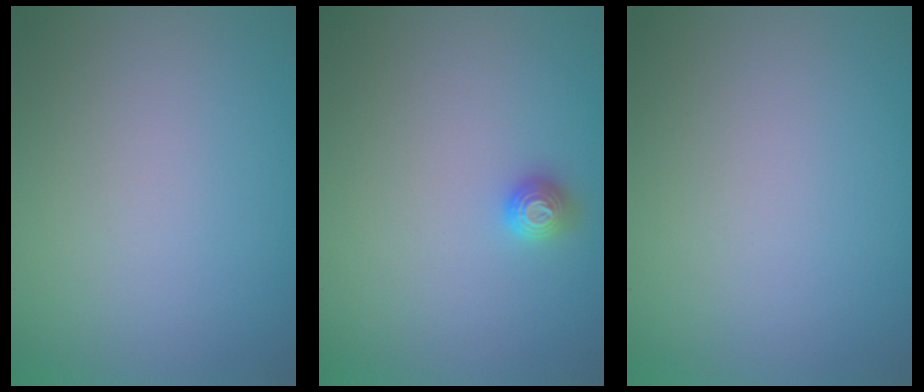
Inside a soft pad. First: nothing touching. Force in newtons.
{"total": 1.1, "press": 1.1, "slide": 0.2}
{"total": 0.0}